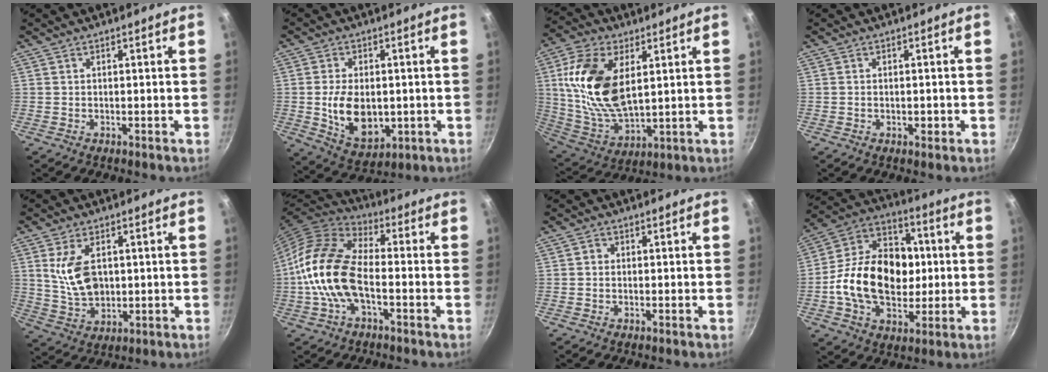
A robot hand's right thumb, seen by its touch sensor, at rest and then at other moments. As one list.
[{"total": 11.6, "force": [-0.8, 7.5, 8.8], "torque": [-0.136, -0.010, 0.002]}, {"total": 18.2, "force": [4.4, 10.1, 14.5], "torque": [-0.275, -0.015, 0.094]}, {"total": 1.5, "force": [-0.4, 1.0, 1.1], "torque": [-0.015, 0.001, -0.006]}, {"total": 9.6, "force": [1.9, 5.9, 7.3], "torque": [-0.124, -0.018, 0.047]}, {"total": 15.8, "force": [-3.0, 8.3, 13.1], "torque": [-0.240, 0.036, -0.075]}, {"total": 1.2, "force": [0.1, 1.1, 0.5], "torque": [-0.007, 0.006, -0.001]}, {"total": 22.0, "force": [-0.6, 15.7, 15.4], "torque": [-0.223, 0.033, -0.022]}]